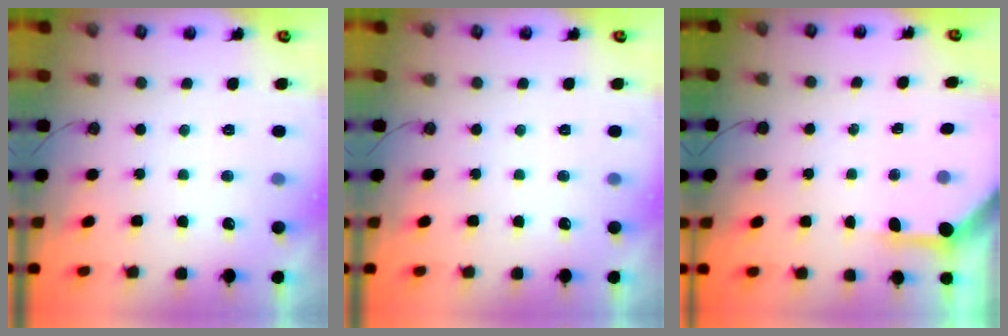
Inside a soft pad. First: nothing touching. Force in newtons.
{"total": 0.0}
{"total": 3.6, "press": 3.5, "slide": 0.5}